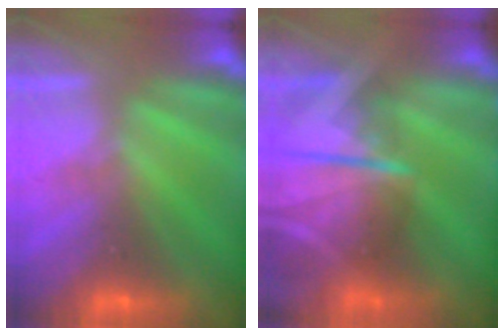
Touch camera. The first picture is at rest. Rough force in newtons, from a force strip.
{"total": 7.1}